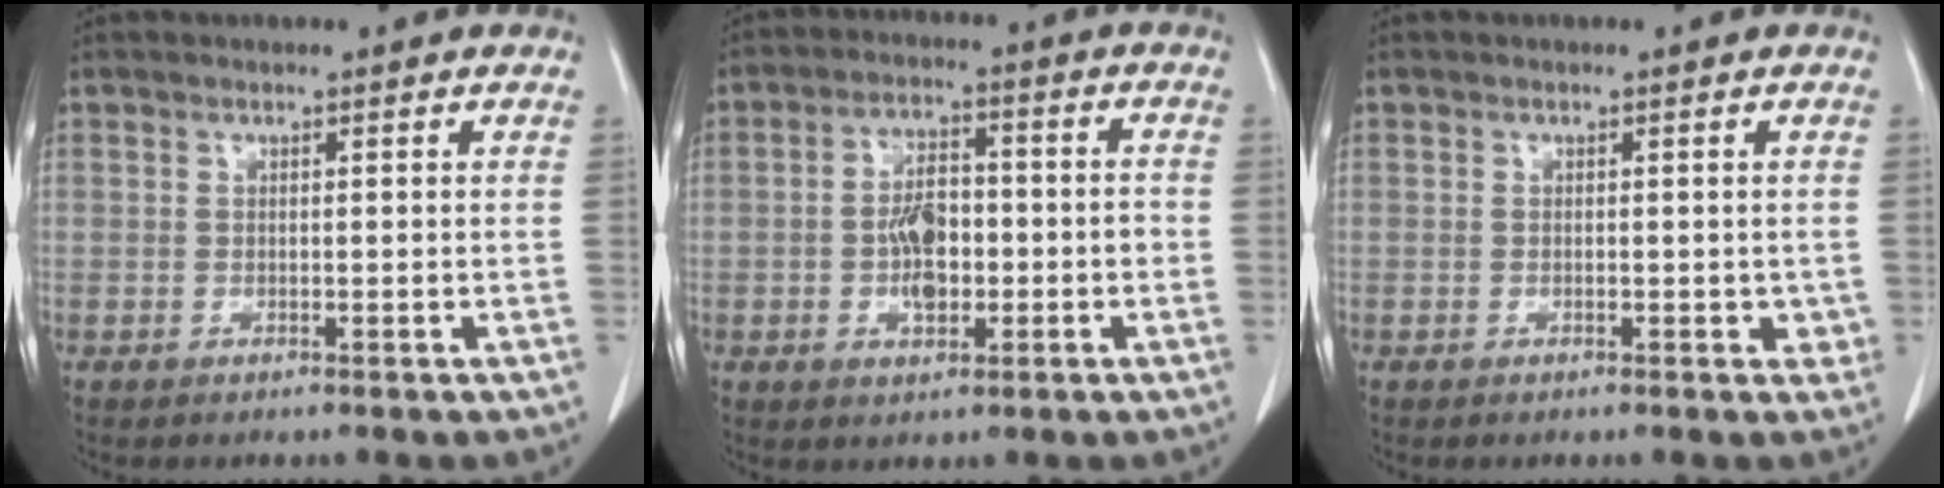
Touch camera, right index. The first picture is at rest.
{"total": 7.1, "force": [-1.6, 3.5, 6.0], "torque": [-0.114, 0.015, -0.024]}
{"total": 1.7, "force": [-0.3, 1.0, 1.3], "torque": [-0.008, 0.001, -0.004]}